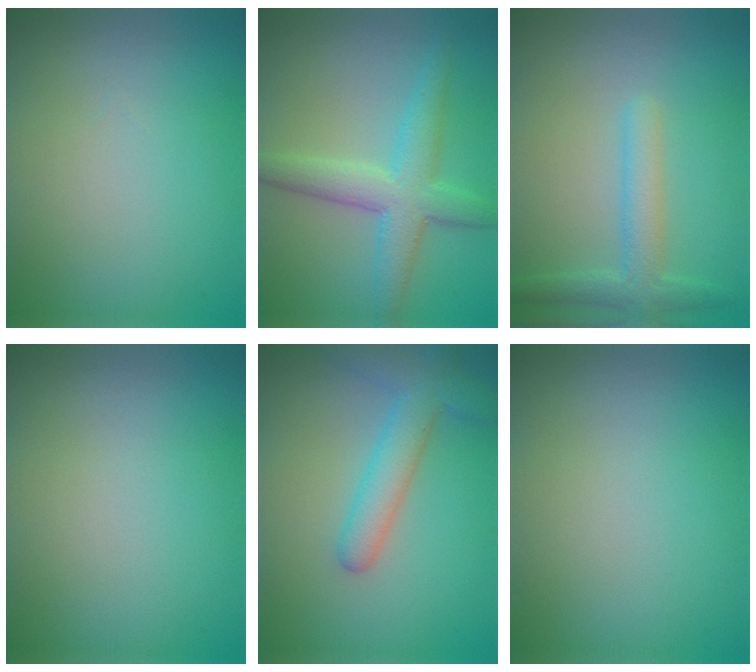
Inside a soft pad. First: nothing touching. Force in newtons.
{"total": 5.1, "press": 5.1, "slide": 0.1}
{"total": 3.0, "press": 3.0, "slide": 0.2}
{"total": 0.0}
{"total": 4.0, "press": 4.0, "slide": 0.2}
{"total": 0.0}